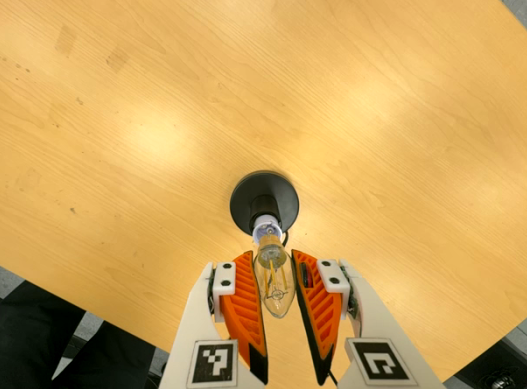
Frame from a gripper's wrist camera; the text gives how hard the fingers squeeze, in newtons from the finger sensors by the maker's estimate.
{"total": 11.5, "left": 11.9, "right": 11.1}